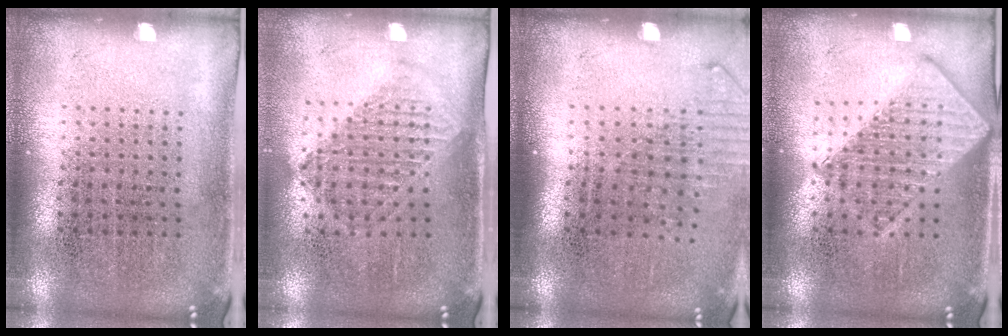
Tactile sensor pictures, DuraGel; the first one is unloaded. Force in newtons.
{"total": 1.3, "press": 1.1, "slide": 0.6}
{"total": 1.3, "press": 1.1, "slide": 0.8}
{"total": 2.7, "press": 2.7, "slide": 0.3}